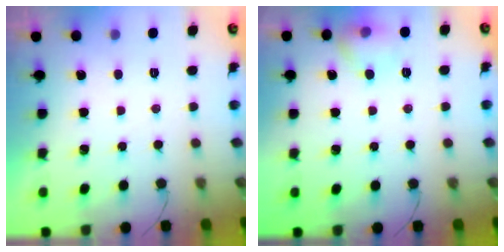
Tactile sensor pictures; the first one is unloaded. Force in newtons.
{"total": 7.4, "press": 7.2, "slide": 1.9}